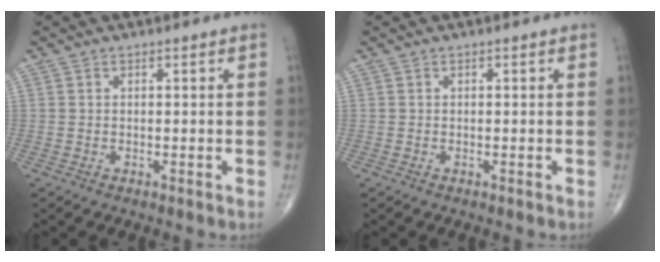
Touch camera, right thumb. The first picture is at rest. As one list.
[{"total": 0.0}]